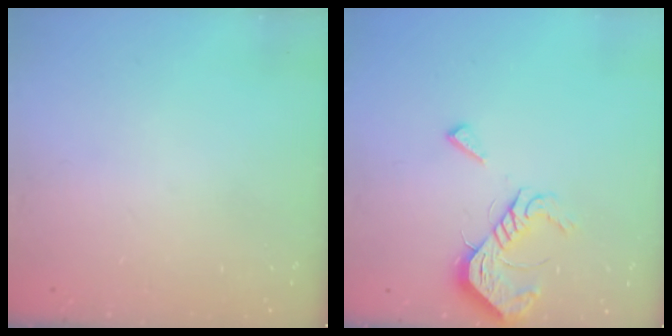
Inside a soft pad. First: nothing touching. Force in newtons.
{"total": 11.4, "press": 11.4, "slide": 0.4}